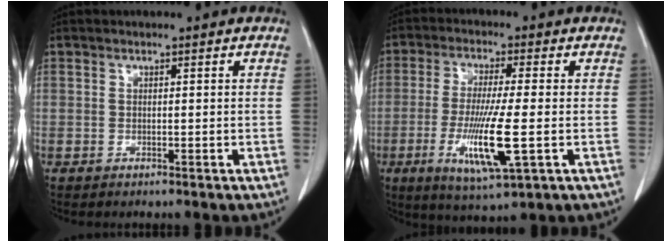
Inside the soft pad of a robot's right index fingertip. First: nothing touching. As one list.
[{"total": 11.2, "force": [-2.8, 0.8, 10.8], "torque": [-0.212, -0.025, -0.048]}]